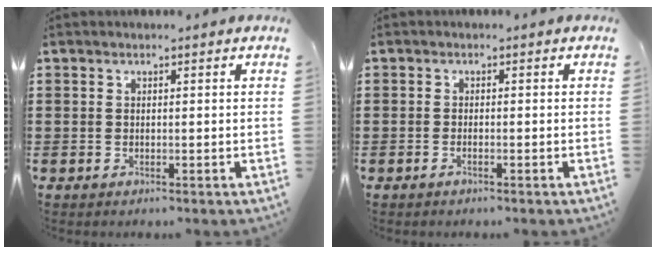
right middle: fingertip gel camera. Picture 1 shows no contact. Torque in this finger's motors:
{"motor_torque": [-0.83, 0.82, -0.01, -0.02]}